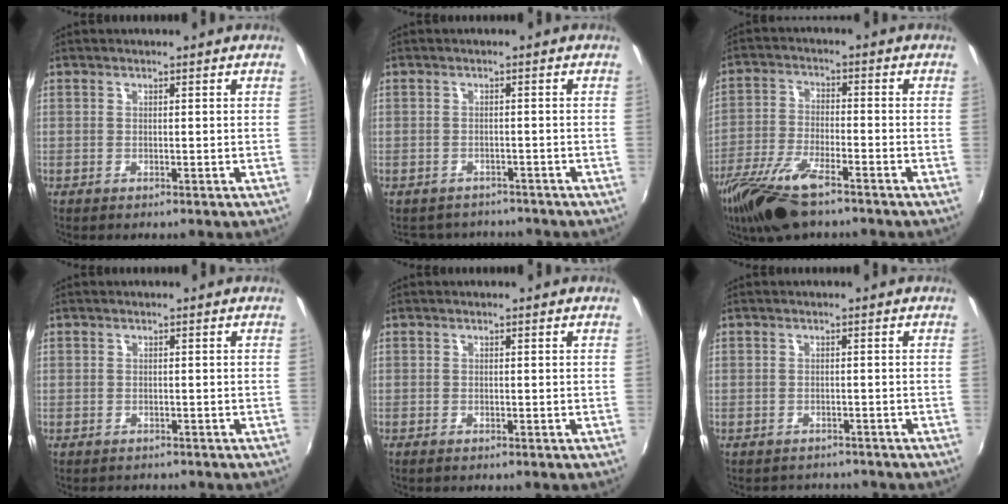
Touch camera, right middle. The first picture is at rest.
{"total": 5.4, "force": [-4.9, 2.3, 0.8], "torque": [-0.023, -0.005, -0.068]}
{"total": 13.2, "force": [-9.3, 3.6, 8.6], "torque": [-0.191, -0.035, -0.182]}
{"total": 1.9, "force": [-1.5, 1.2, 0.0], "torque": [-0.005, 0.005, -0.020]}
{"total": 0.6, "force": [-0.5, 0.2, 0.3], "torque": [-0.007, -0.004, -0.011]}
{"total": 3.2, "force": [-2.7, 1.7, 0.1], "torque": [-0.004, 0.007, -0.040]}